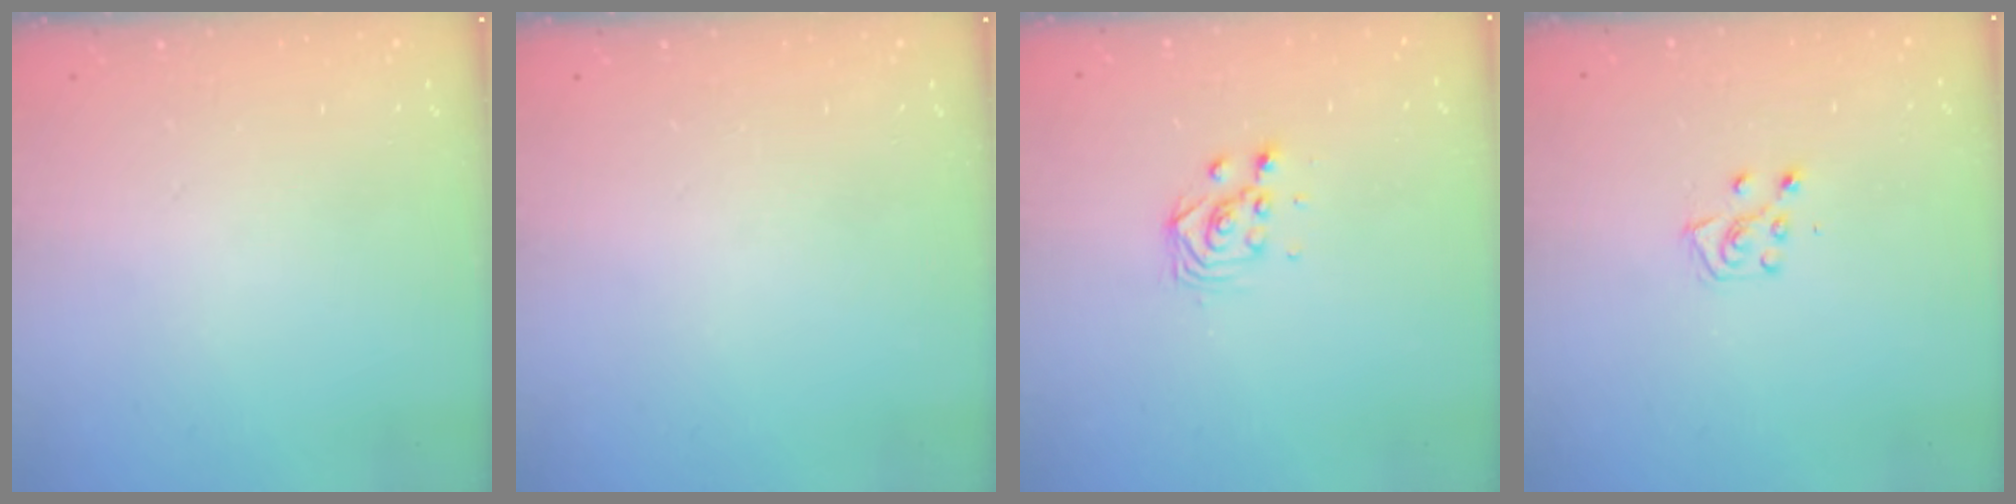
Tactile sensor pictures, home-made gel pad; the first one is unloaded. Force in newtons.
{"total": 0.0}
{"total": 3.0, "press": 3.0, "slide": 0.0}
{"total": 6.3, "press": 6.3, "slide": 0.3}